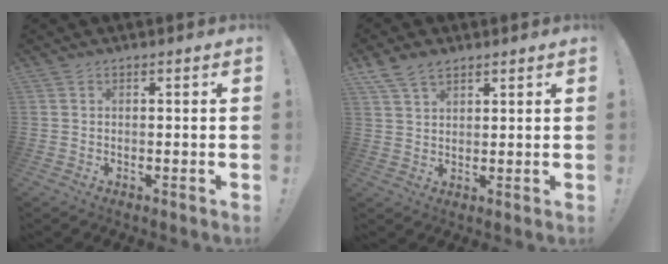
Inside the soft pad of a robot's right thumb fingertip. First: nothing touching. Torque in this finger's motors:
{"motor_torque": [-0.56, 1.03, 0.78, 0.63, 0.05]}